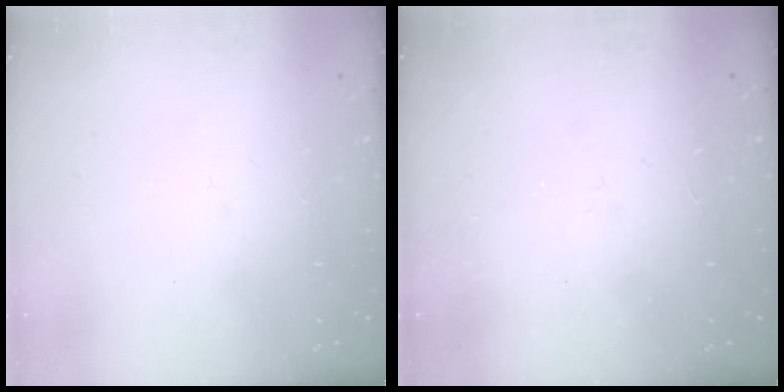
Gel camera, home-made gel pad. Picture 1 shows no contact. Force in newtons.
{"total": 5.6, "press": 5.6, "slide": 0.7}